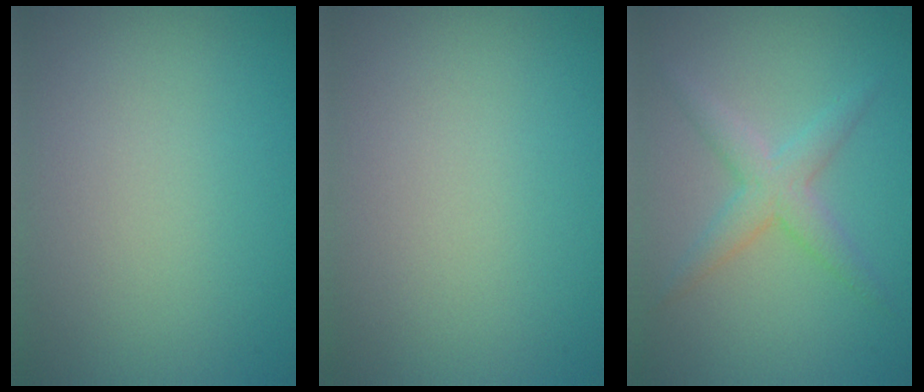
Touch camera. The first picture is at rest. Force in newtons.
{"total": 0.0}
{"total": 2.8, "press": 2.8, "slide": 0.1}